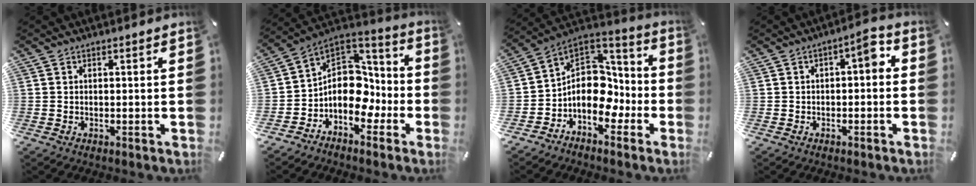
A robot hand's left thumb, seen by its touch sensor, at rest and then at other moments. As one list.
[{"total": 12.7, "force": [-2.5, 10.7, 6.5], "torque": [-0.098, -0.005, -0.040]}, {"total": 13.0, "force": [-2.9, 10.6, 6.9], "torque": [-0.110, -0.005, -0.046]}, {"total": 4.9, "force": [-0.6, 2.4, 4.2], "torque": [-0.064, 0.013, -0.019]}]